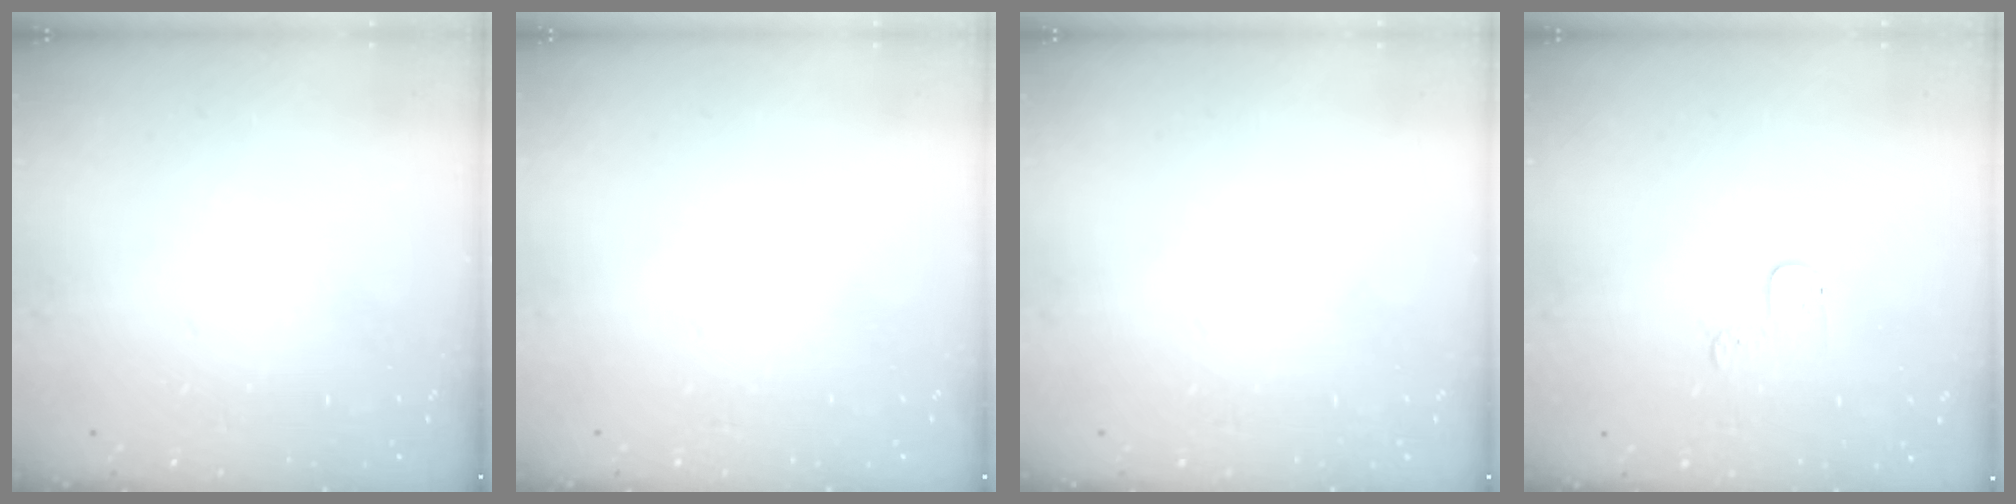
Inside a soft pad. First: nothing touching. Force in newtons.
{"total": 0.0}
{"total": 0.0}
{"total": 3.0, "press": 3.0, "slide": 0.3}